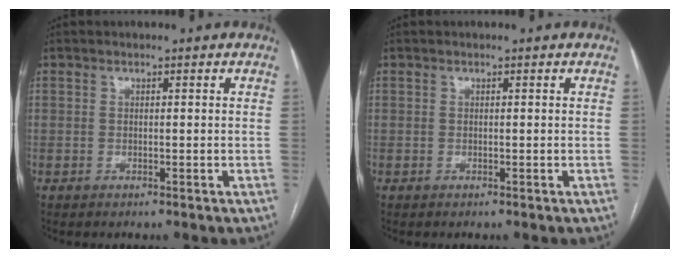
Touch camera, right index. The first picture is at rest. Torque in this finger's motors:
{"motor_torque": [0.00, 0.00, 0.00, 0.00]}